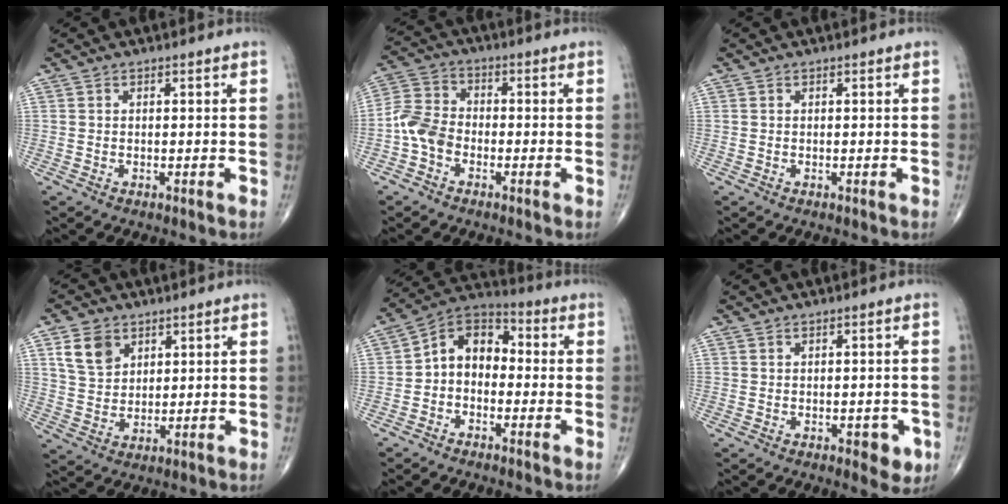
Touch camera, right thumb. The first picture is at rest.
{"total": 7.0, "force": [-2.5, 5.1, 4.1], "torque": [-0.076, 0.023, -0.061]}
{"total": 0.0}
{"total": 7.4, "force": [3.6, 5.2, 3.7], "torque": [-0.051, -0.014, 0.073]}
{"total": 9.2, "force": [-1.0, 6.7, 6.2], "torque": [-0.074, 0.039, -0.040]}
{"total": 3.7, "force": [-1.0, 1.9, 3.0], "torque": [-0.016, -0.002, -0.009]}